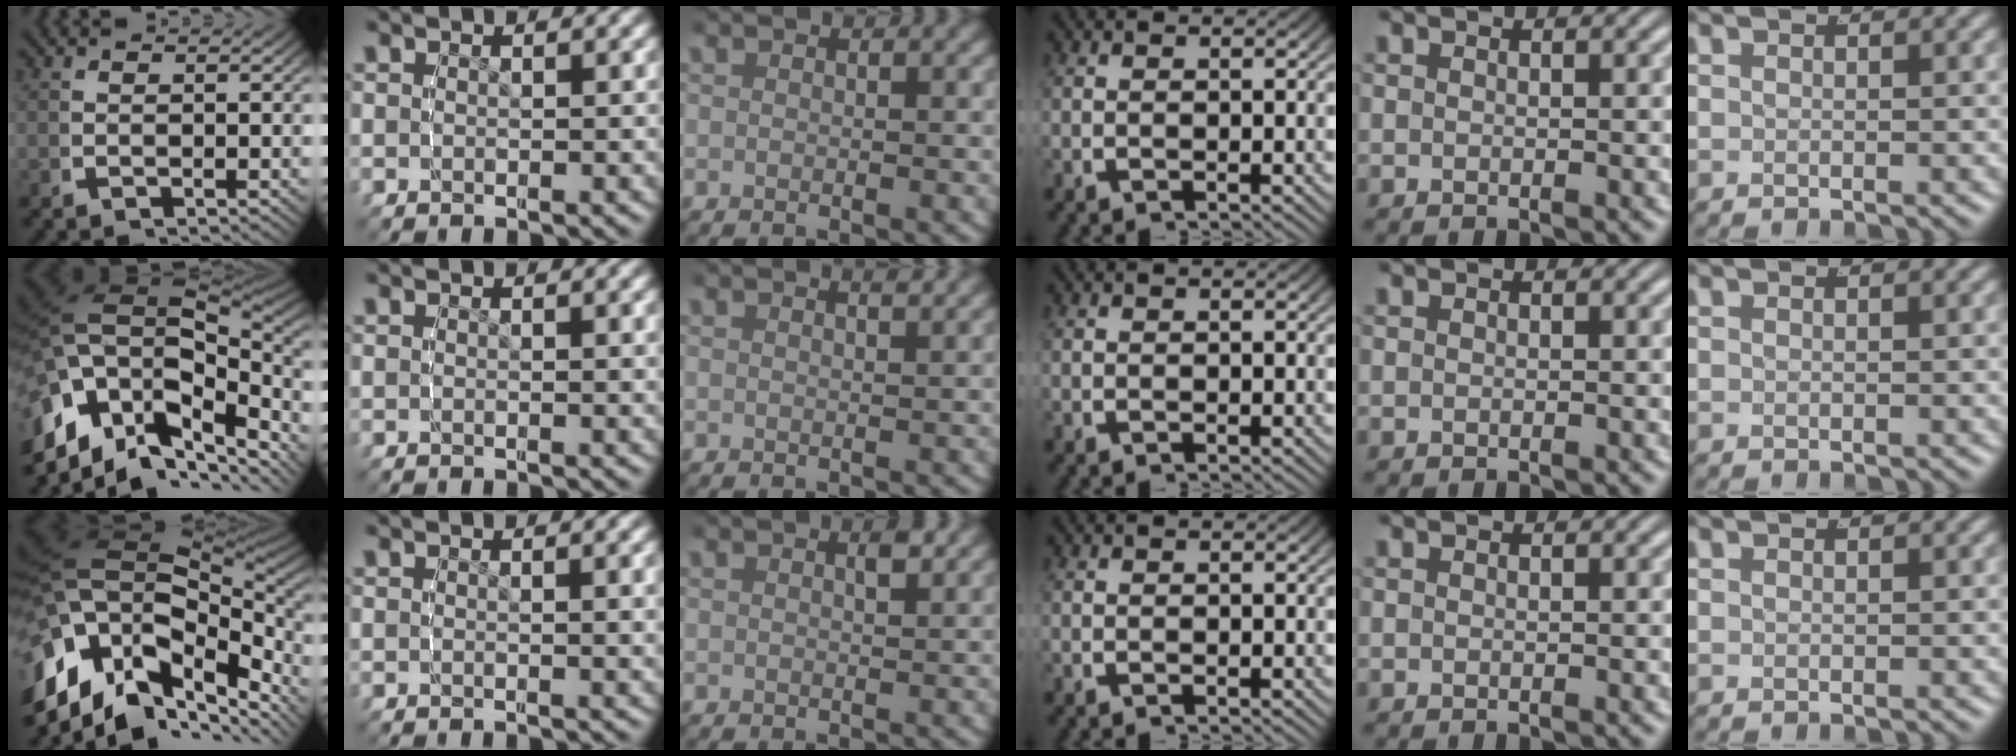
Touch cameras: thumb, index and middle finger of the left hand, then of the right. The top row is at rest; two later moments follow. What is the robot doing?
{"motion": "lift_and_place", "object": "air blower"}